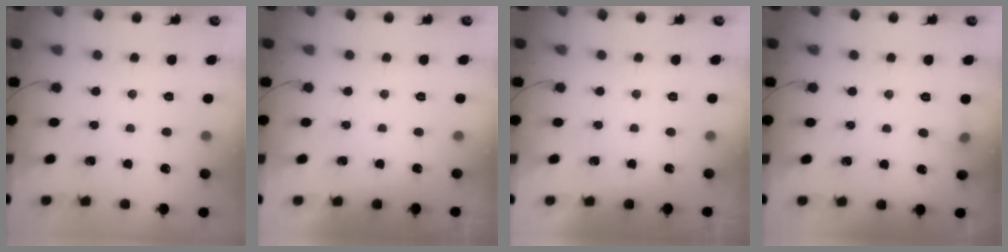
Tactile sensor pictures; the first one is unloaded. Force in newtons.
{"total": 0.0}
{"total": 0.0}
{"total": 5.6, "press": 5.3, "slide": 1.8}